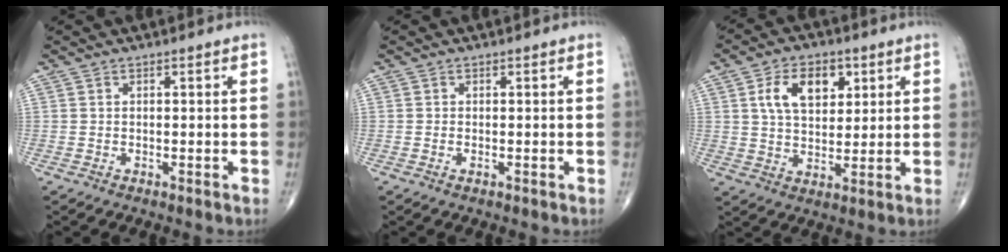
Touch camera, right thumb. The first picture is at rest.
{"total": 0.5, "force": [-0.2, 0.2, 0.5], "torque": [-0.007, 0.000, -0.004]}
{"total": 10.2, "force": [3.6, 6.3, 7.2], "torque": [-0.094, -0.008, 0.063]}